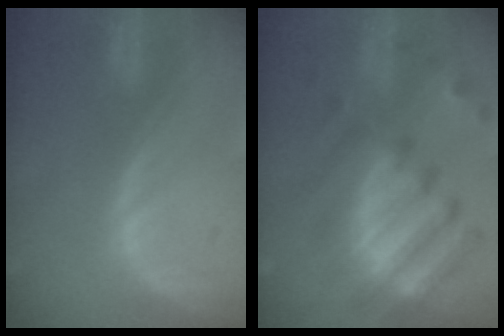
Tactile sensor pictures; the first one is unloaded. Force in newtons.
{"total": 10.2, "press": 9.9, "slide": 2.6}